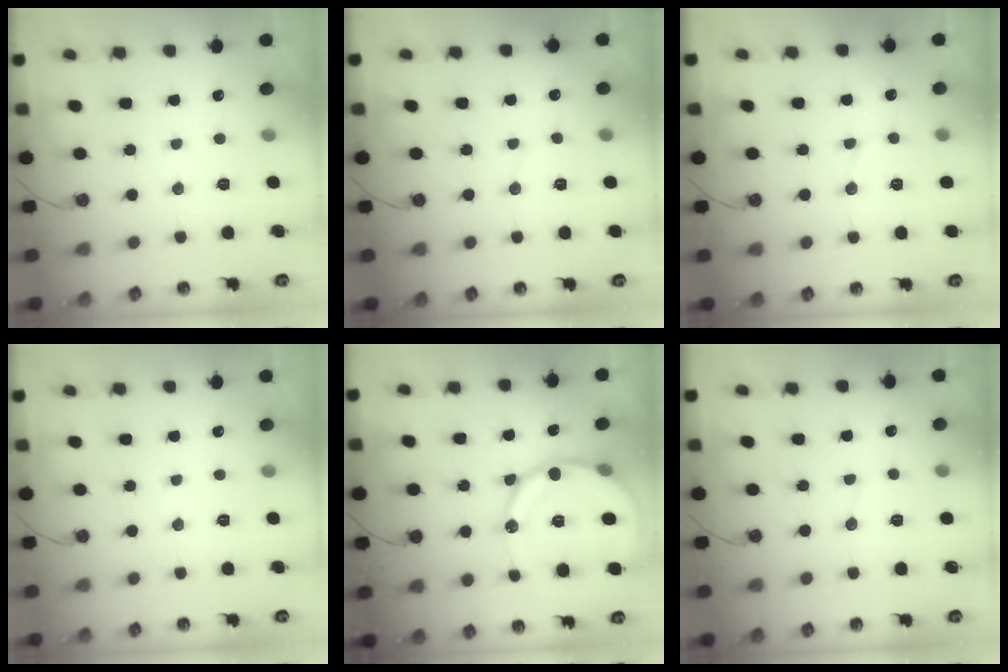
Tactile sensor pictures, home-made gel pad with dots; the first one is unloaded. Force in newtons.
{"total": 2.9, "press": 2.9, "slide": 0.3}
{"total": 4.0, "press": 3.9, "slide": 1.1}
{"total": 0.0}
{"total": 17.4, "press": 17.0, "slide": 3.7}
{"total": 4.0, "press": 3.9, "slide": 0.3}